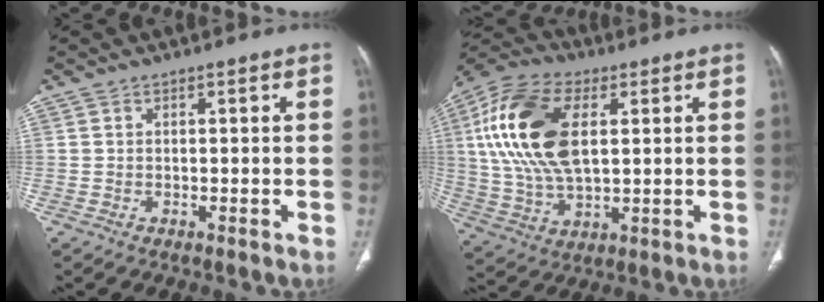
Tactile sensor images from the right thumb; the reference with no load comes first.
{"total": 19.5, "force": [4.2, 10.5, 15.8], "torque": [-0.320, 0.005, 0.074]}